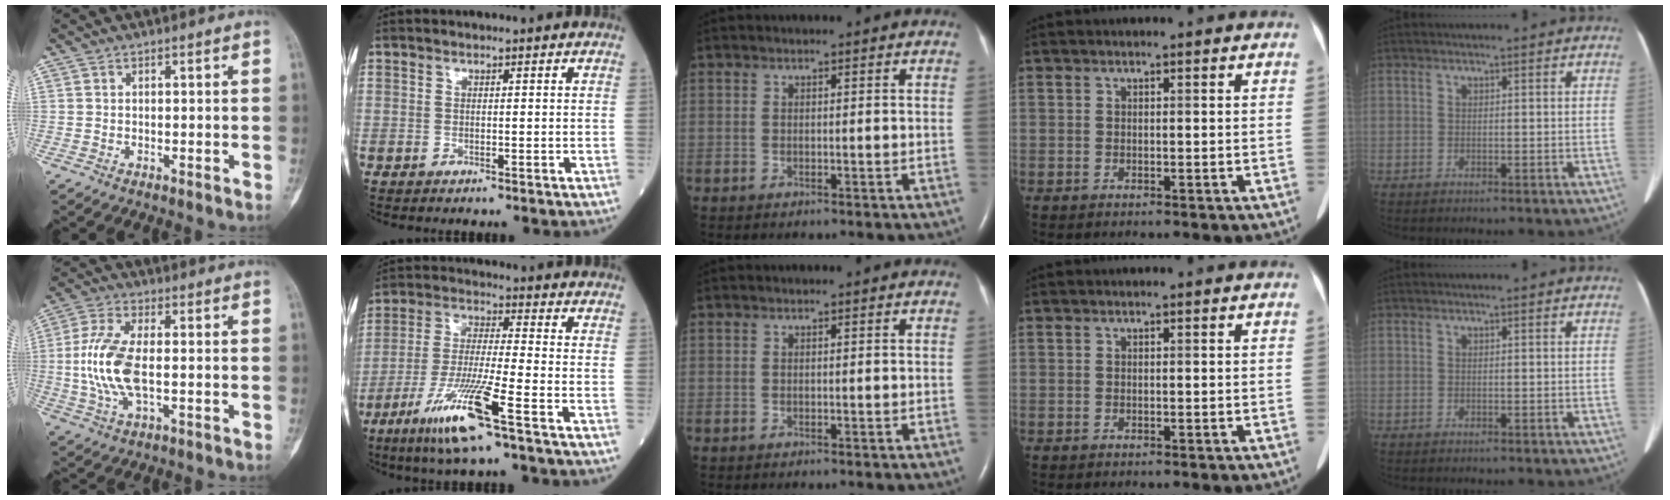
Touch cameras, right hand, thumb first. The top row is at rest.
{"thumb": {"total": 11.4, "force": [-0.8, 5.0, 10.2], "torque": [-0.236, 0.006, -0.016]}, "index": {"total": 12.4, "force": [-6.8, -0.5, 10.3], "torque": [-0.209, -0.033, -0.132]}}